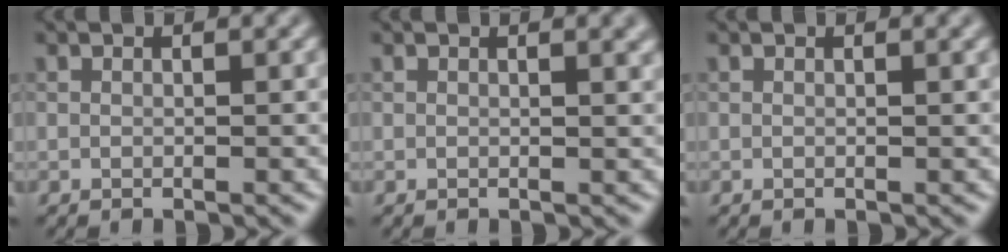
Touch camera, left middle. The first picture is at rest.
{"total": 1.7, "force": [0.9, 0.7, 1.3], "torque": [-0.009, 0.003, 0.007]}
{"total": 0.7, "force": [0.3, 0.3, 0.5], "torque": [-0.003, 0.004, 0.002]}